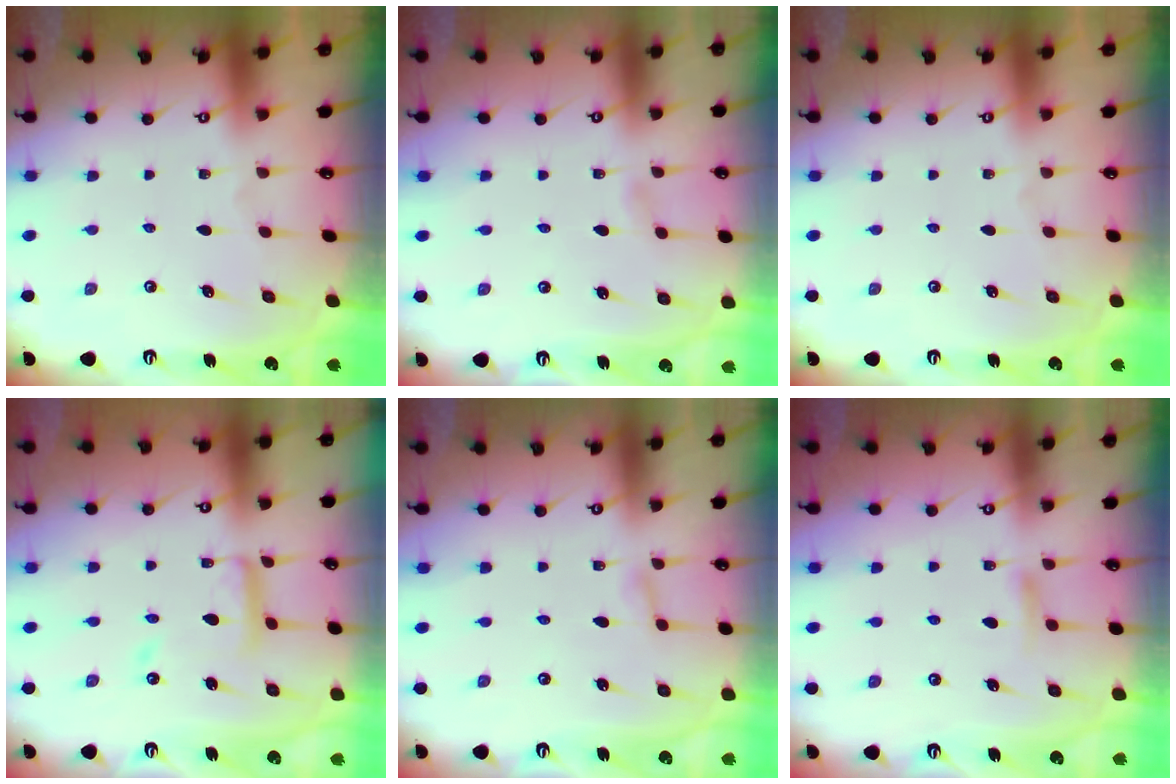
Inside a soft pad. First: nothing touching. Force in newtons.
{"total": 1.7, "press": 1.7, "slide": 0.1}
{"total": 0.0}
{"total": 11.5, "press": 11.5, "slide": 1.0}
{"total": 3.5, "press": 3.4, "slide": 0.2}
{"total": 6.1, "press": 6.0, "slide": 0.8}